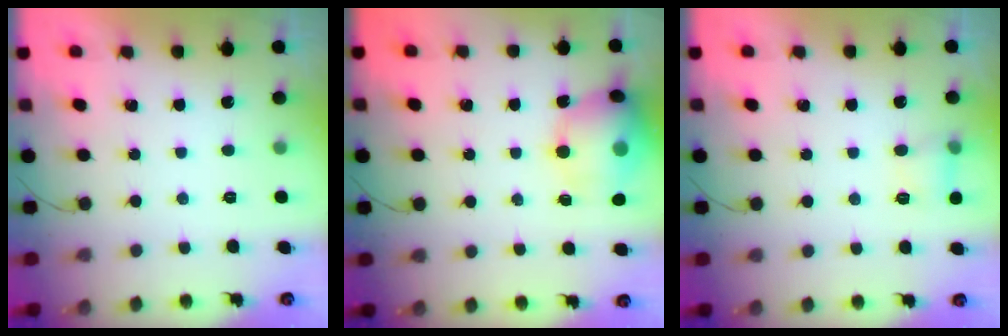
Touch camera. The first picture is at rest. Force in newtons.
{"total": 15.0, "press": 14.7, "slide": 2.8}
{"total": 4.1, "press": 4.0, "slide": 1.2}